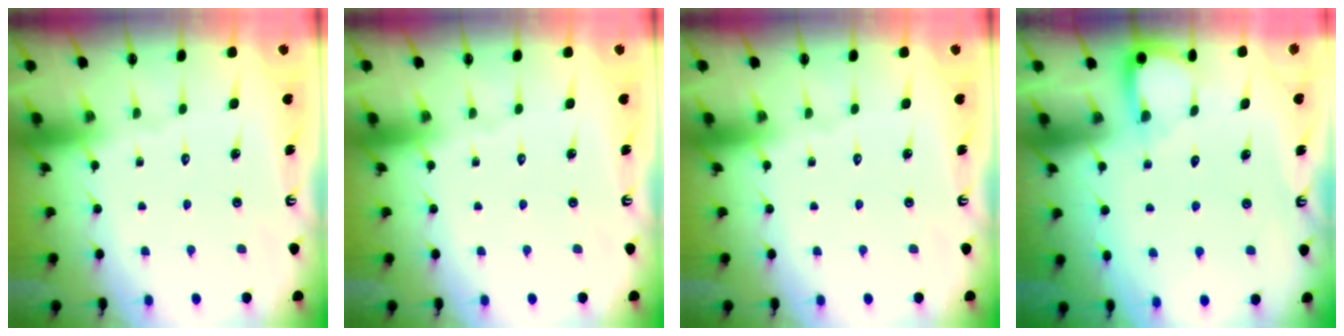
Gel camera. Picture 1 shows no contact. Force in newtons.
{"total": 0.0}
{"total": 0.0}
{"total": 4.2, "press": 4.2, "slide": 0.4}